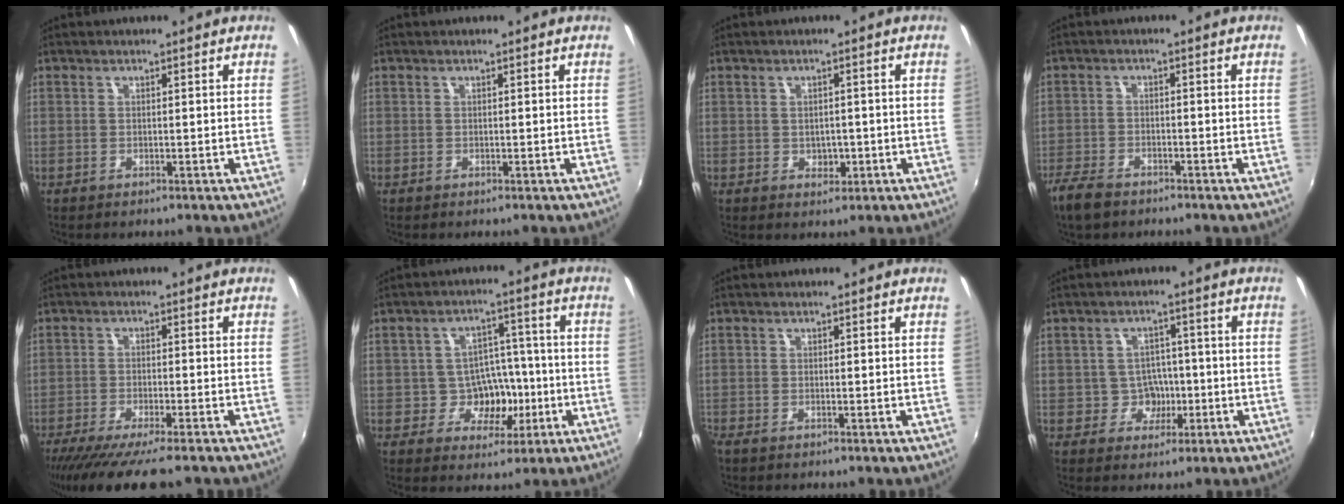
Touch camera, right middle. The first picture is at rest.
{"total": 0.0}
{"total": 2.6, "force": [-0.4, 2.3, 1.2], "torque": [-0.018, -0.001, -0.002]}
{"total": 6.2, "force": [-4.9, 2.7, 2.7], "torque": [-0.083, -0.015, -0.097]}
{"total": 11.9, "force": [-9.8, 1.2, 6.6], "torque": [-0.136, -0.043, -0.158]}
{"total": 7.7, "force": [-2.1, 6.8, 3.0], "torque": [-0.058, 0.016, -0.020]}
{"total": 0.8, "force": [-0.8, 0.2, 0.3], "torque": [-0.007, -0.005, -0.018]}
{"total": 4.4, "force": [-1.2, 4.2, 0.5], "torque": [-0.013, 0.017, -0.010]}